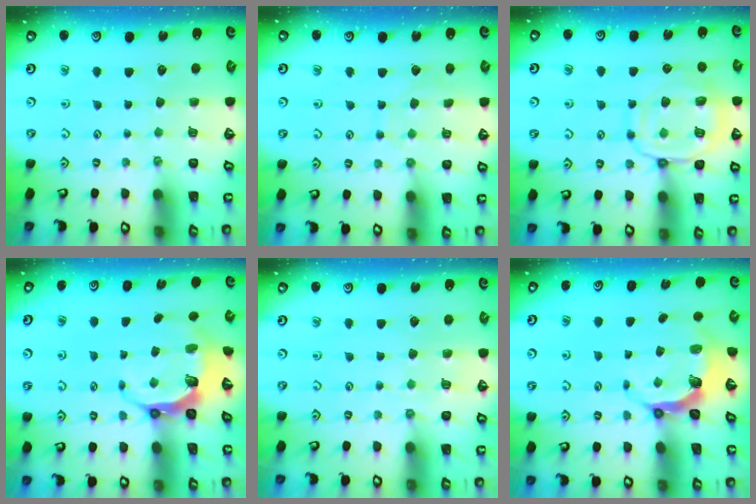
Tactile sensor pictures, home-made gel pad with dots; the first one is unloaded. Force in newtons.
{"total": 6.2, "press": 6.2, "slide": 0.6}
{"total": 14.2, "press": 14.2, "slide": 1.3}
{"total": 8.1, "press": 6.9, "slide": 4.3}
{"total": 2.5, "press": 2.5, "slide": 0.4}
{"total": 6.5, "press": 5.0, "slide": 4.2}